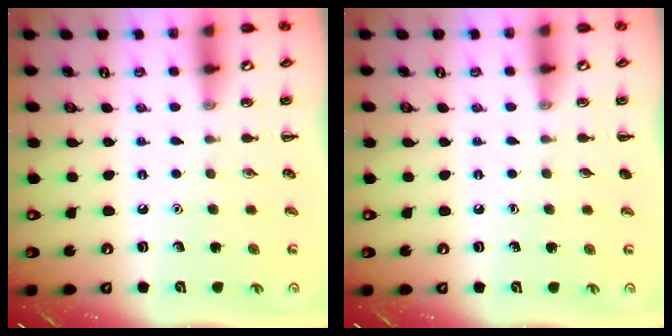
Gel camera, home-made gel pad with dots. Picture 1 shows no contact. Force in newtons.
{"total": 0.0}